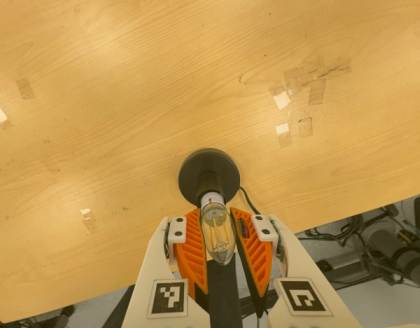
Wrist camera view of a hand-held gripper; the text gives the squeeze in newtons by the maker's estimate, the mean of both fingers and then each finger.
{"total": 13.7, "left": 13.5, "right": 14.0}